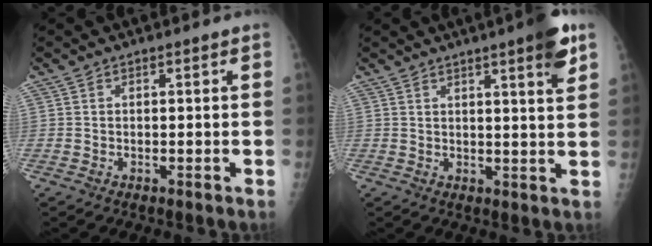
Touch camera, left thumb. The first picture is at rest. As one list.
[{"total": 7.1, "force": [4.1, 0.8, 5.7], "torque": [-0.070, -0.018, 0.052]}]